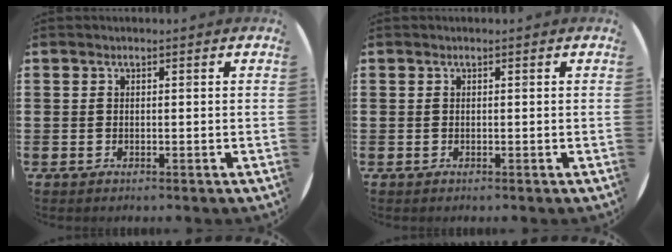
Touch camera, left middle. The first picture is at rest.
{"total": 0.0}